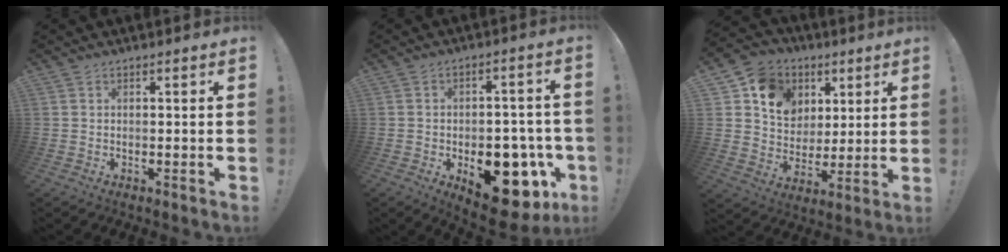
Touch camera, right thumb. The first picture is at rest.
{"total": 17.0, "force": [-6.9, 9.8, 12.0], "torque": [-0.124, 0.051, -0.093]}
{"total": 13.1, "force": [5.6, 10.9, 4.8], "torque": [-0.077, -0.024, 0.117]}